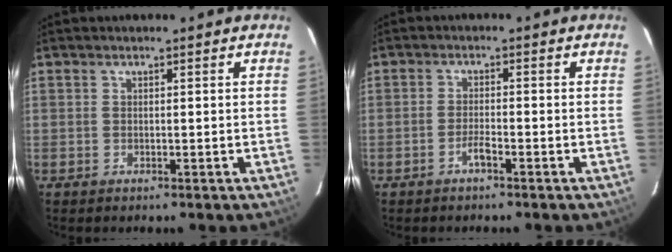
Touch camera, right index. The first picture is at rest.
{"total": 2.2, "force": [-1.6, 0.3, 1.6], "torque": [-0.038, 0.003, -0.033]}